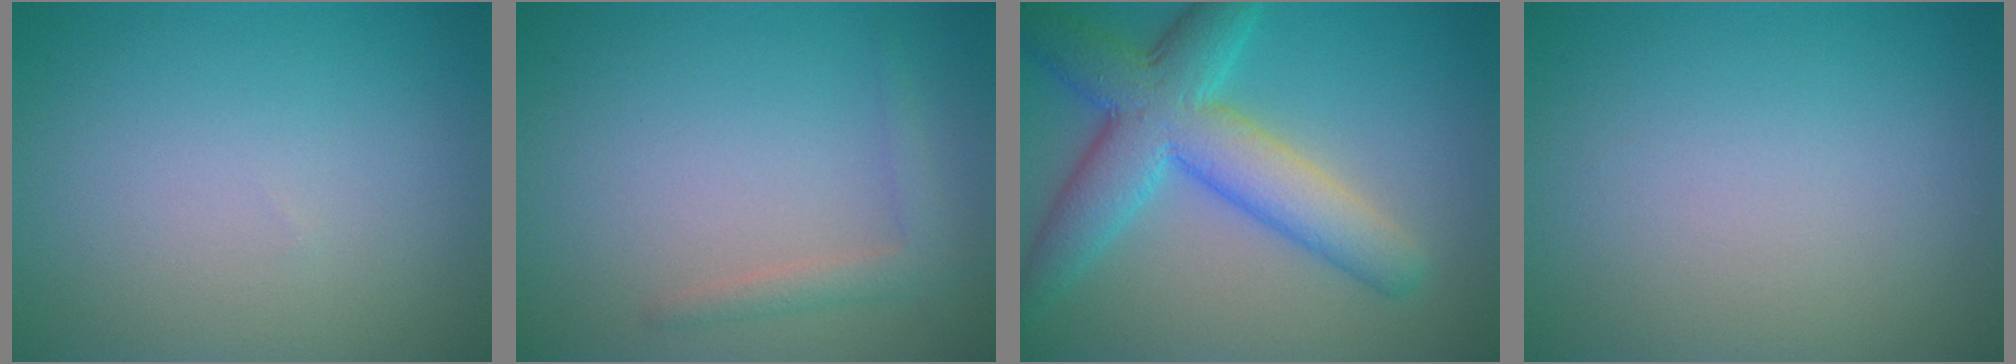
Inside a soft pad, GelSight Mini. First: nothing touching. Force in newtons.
{"total": 1.8, "press": 1.8, "slide": 0.2}
{"total": 7.9, "press": 7.9, "slide": 0.1}
{"total": 0.0}